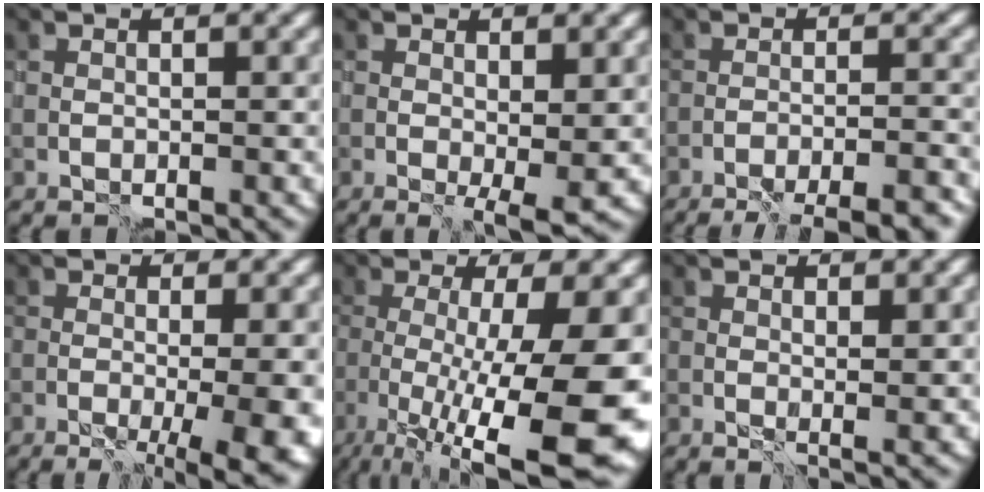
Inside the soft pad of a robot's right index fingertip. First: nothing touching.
{"total": 2.7, "force": [-0.4, 0.5, 2.6], "torque": [-0.034, -0.007, -0.005]}
{"total": 8.6, "force": [-7.6, 1.1, 3.8], "torque": [-0.033, 0.002, -0.098]}
{"total": 8.6, "force": [-2.4, 2.6, 7.8], "torque": [-0.082, -0.014, -0.028]}
{"total": 14.3, "force": [-4.1, 3.3, 13.3], "torque": [-0.196, -0.015, -0.058]}
{"total": 1.4, "force": [0.8, -0.1, 1.1], "torque": [-0.014, -0.003, 0.014]}